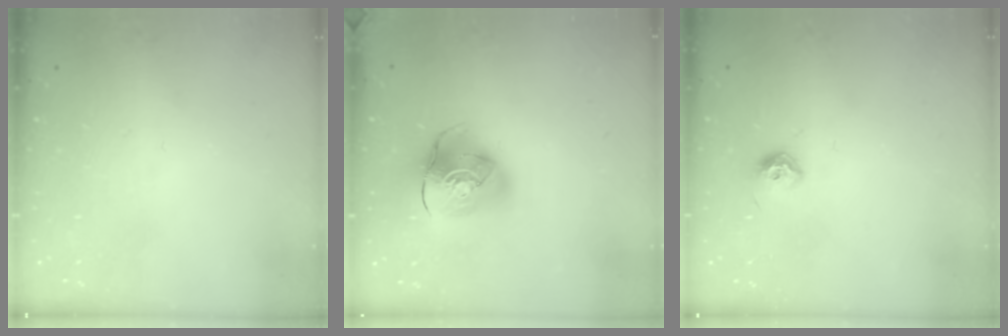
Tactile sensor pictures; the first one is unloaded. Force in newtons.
{"total": 12.8, "press": 12.7, "slide": 2.0}
{"total": 7.9, "press": 7.8, "slide": 0.9}